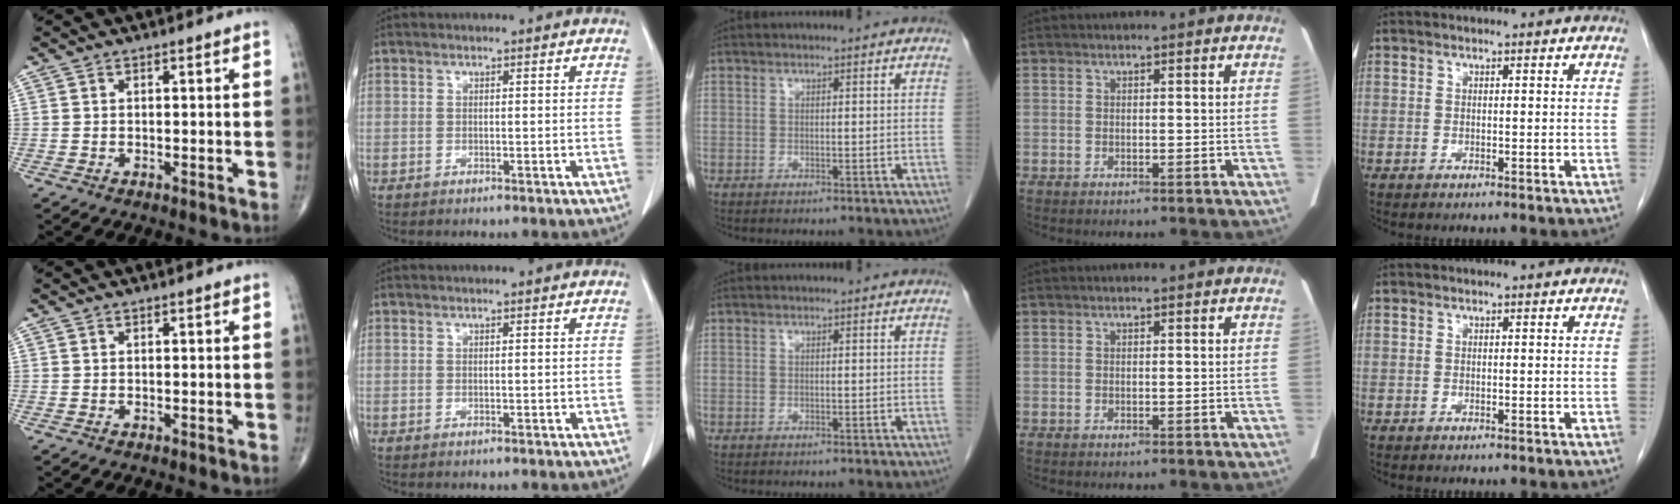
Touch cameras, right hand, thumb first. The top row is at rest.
{}